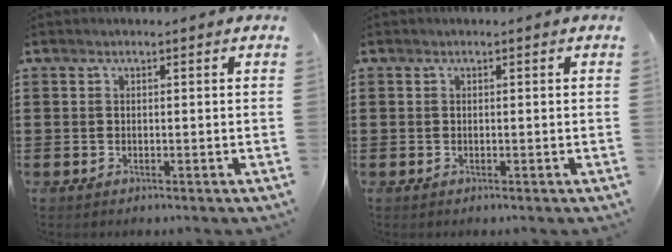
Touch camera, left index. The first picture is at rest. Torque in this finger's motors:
{"motor_torque": [0.02, 0.02, -0.04, -0.01]}